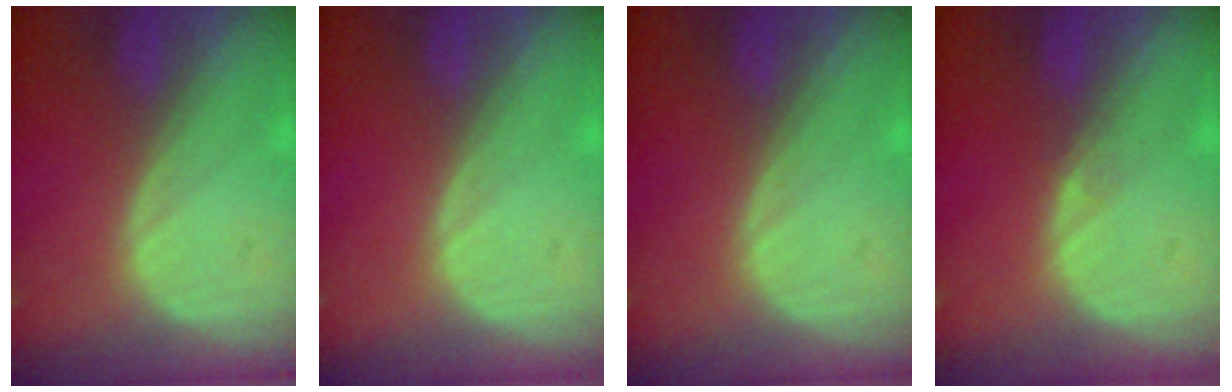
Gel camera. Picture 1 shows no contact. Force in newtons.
{"total": 0.0}
{"total": 0.0}
{"total": 0.7, "press": 0.7, "slide": 0.1}